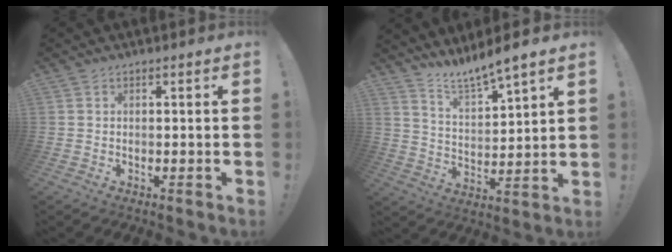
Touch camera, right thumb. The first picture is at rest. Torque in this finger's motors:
{"motor_torque": [0.05, 0.06, 0.62, 0.62, 0.00]}